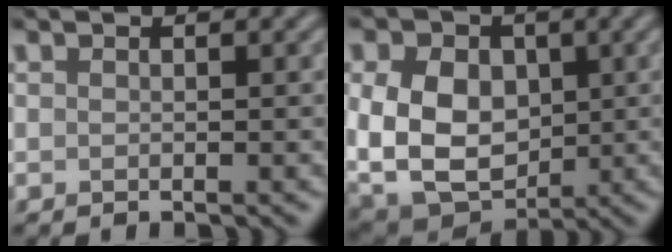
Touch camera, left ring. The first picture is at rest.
{"total": 10.9, "force": [0.6, 8.1, 7.3], "torque": [-0.142, -0.001, 0.010]}